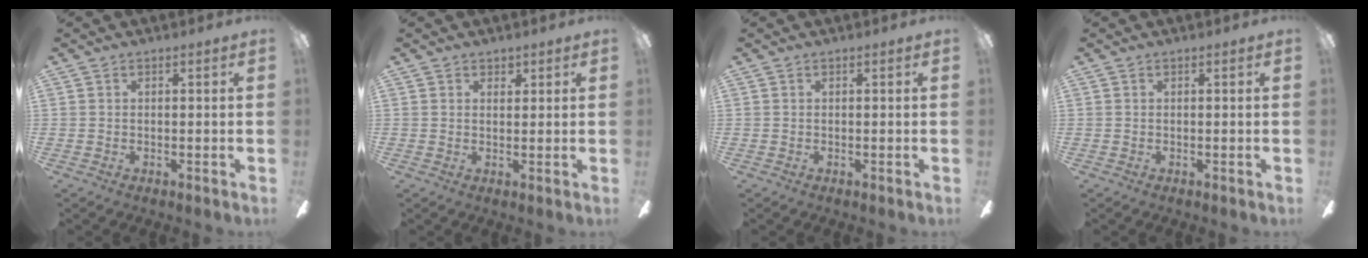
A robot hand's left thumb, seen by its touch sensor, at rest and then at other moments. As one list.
[{"total": 1.9, "force": [1.5, 1.1, 0.1], "torque": [0.012, -0.005, 0.027]}, {"total": 0.0}, {"total": 0.0}]